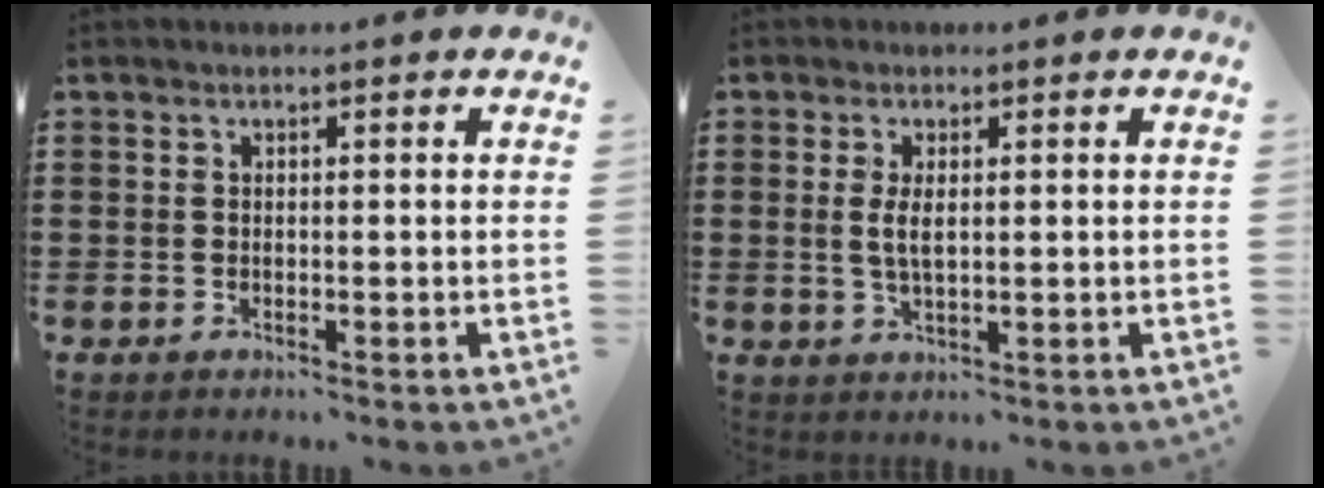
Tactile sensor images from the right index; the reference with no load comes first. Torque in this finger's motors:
{"motor_torque": [2.14, 0.00, 0.34, 0.05]}